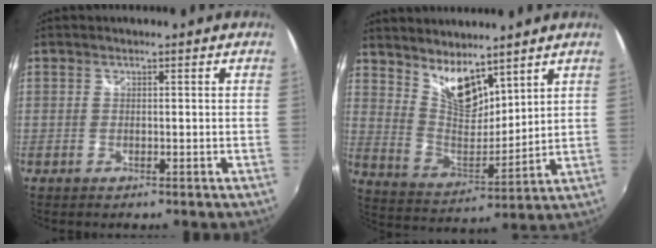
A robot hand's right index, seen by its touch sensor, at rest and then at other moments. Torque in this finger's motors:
{"motor_torque": [0.21, 0.12, 0.13, 0.05]}